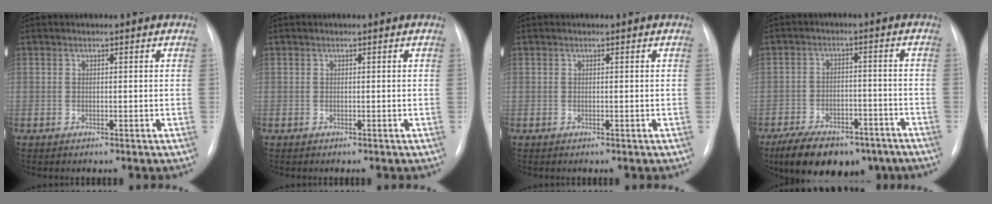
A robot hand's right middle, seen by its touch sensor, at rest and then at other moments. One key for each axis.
{"total": 0.0}
{"total": 0.0}
{"total": 15.2, "fx": -10.9, "fy": 7.1, "fz": 7.9, "tx": -0.135, "ty": 0.001, "tz": -0.160}